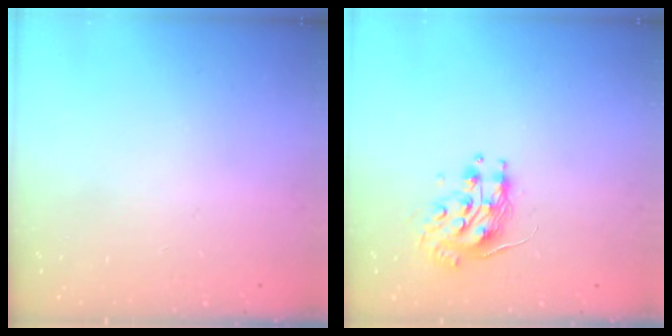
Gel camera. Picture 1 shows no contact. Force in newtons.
{"total": 9.7, "press": 9.7, "slide": 0.8}